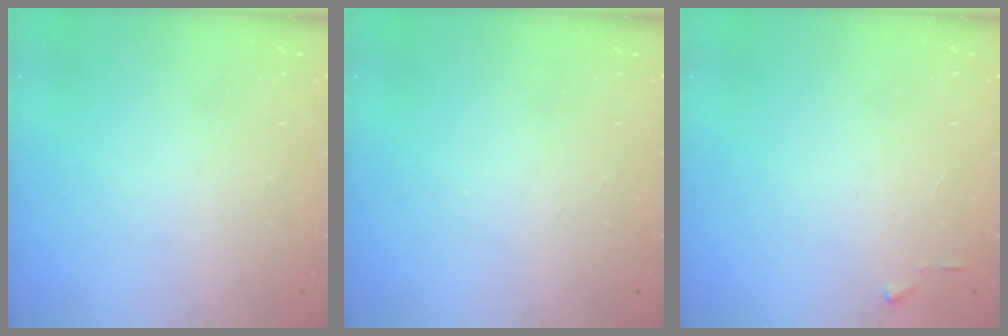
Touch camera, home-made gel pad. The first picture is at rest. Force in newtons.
{"total": 0.0}
{"total": 3.0, "press": 2.9, "slide": 0.4}